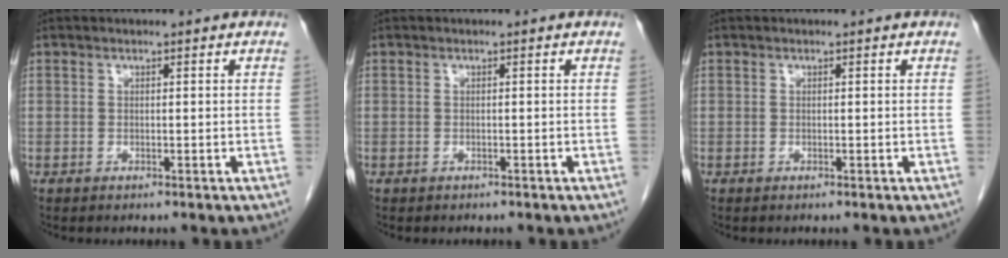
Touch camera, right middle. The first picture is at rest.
{"total": 0.0}
{"total": 0.0}